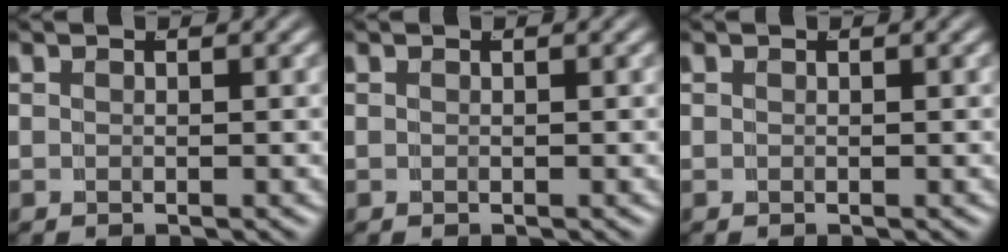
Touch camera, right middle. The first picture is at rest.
{"total": 0.0}
{"total": 0.0}